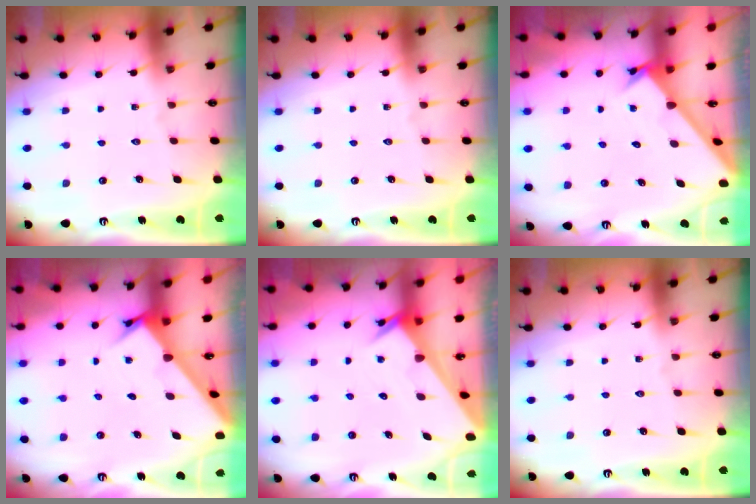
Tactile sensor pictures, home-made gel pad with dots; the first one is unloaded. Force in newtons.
{"total": 0.0}
{"total": 1.4, "press": 1.4, "slide": 0.1}
{"total": 2.6, "press": 2.6, "slide": 0.2}
{"total": 3.3, "press": 3.3, "slide": 0.3}
{"total": 0.0}